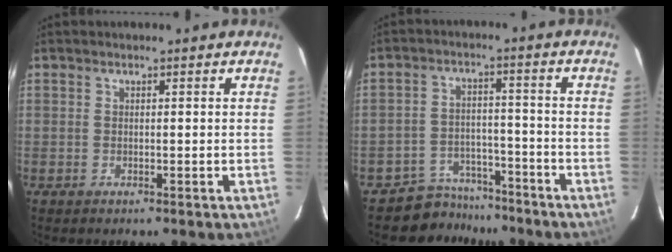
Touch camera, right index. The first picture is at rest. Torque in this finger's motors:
{"motor_torque": [0.45, -0.50, 0.04, -0.01]}